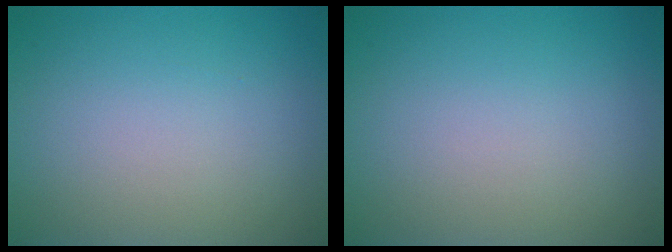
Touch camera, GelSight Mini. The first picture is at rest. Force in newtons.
{"total": 0.0}